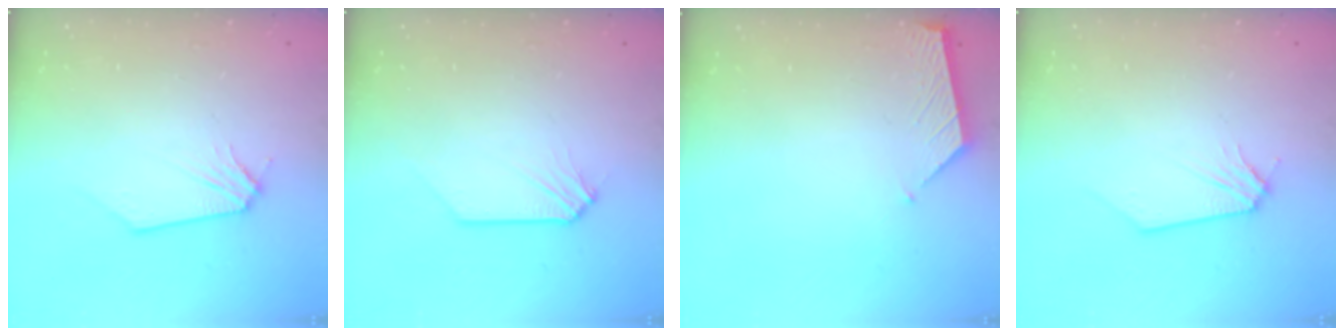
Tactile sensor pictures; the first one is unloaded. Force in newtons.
{"total": 0.0}
{"total": 3.8, "press": 3.7, "slide": 0.6}
{"total": 0.0}